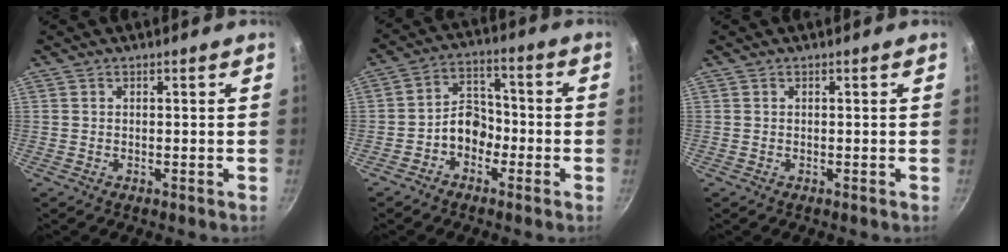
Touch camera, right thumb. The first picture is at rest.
{"total": 6.9, "force": [-2.7, 5.2, 3.6], "torque": [-0.023, 0.040, -0.057]}
{"total": 0.0}